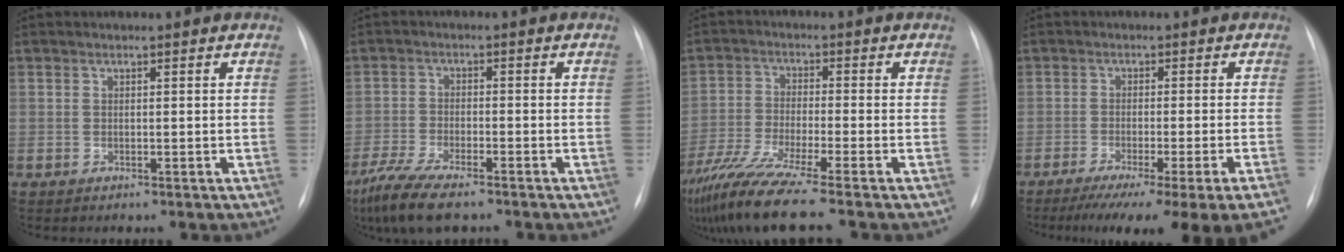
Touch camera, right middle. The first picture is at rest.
{"total": 9.1, "force": [-6.8, 1.9, 5.6], "torque": [-0.111, -0.024, -0.117]}
{"total": 11.6, "force": [-9.0, -1.0, 7.2], "torque": [-0.136, -0.040, -0.157]}
{"total": 14.6, "force": [-11.1, -0.8, 9.4], "torque": [-0.100, -0.035, -0.163]}